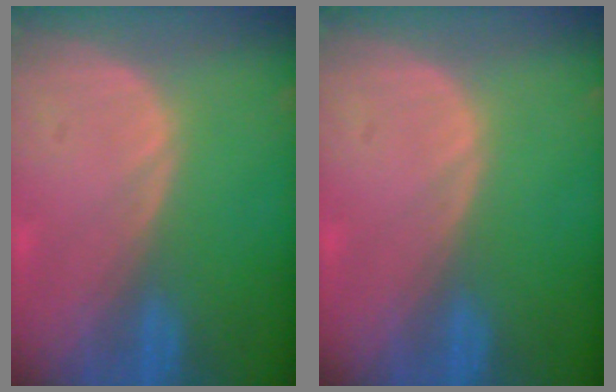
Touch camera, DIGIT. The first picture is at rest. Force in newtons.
{"total": 0.0}